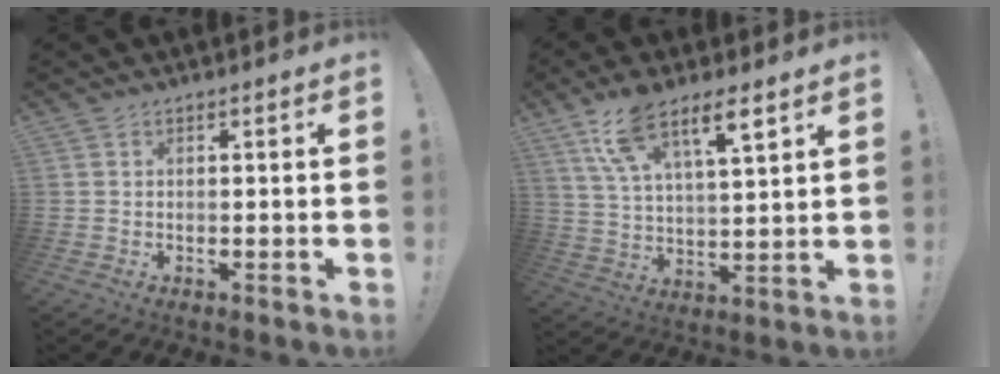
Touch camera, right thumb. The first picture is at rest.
{"total": 13.1, "force": [8.5, 4.0, 9.0], "torque": [-0.161, -0.034, 0.150]}